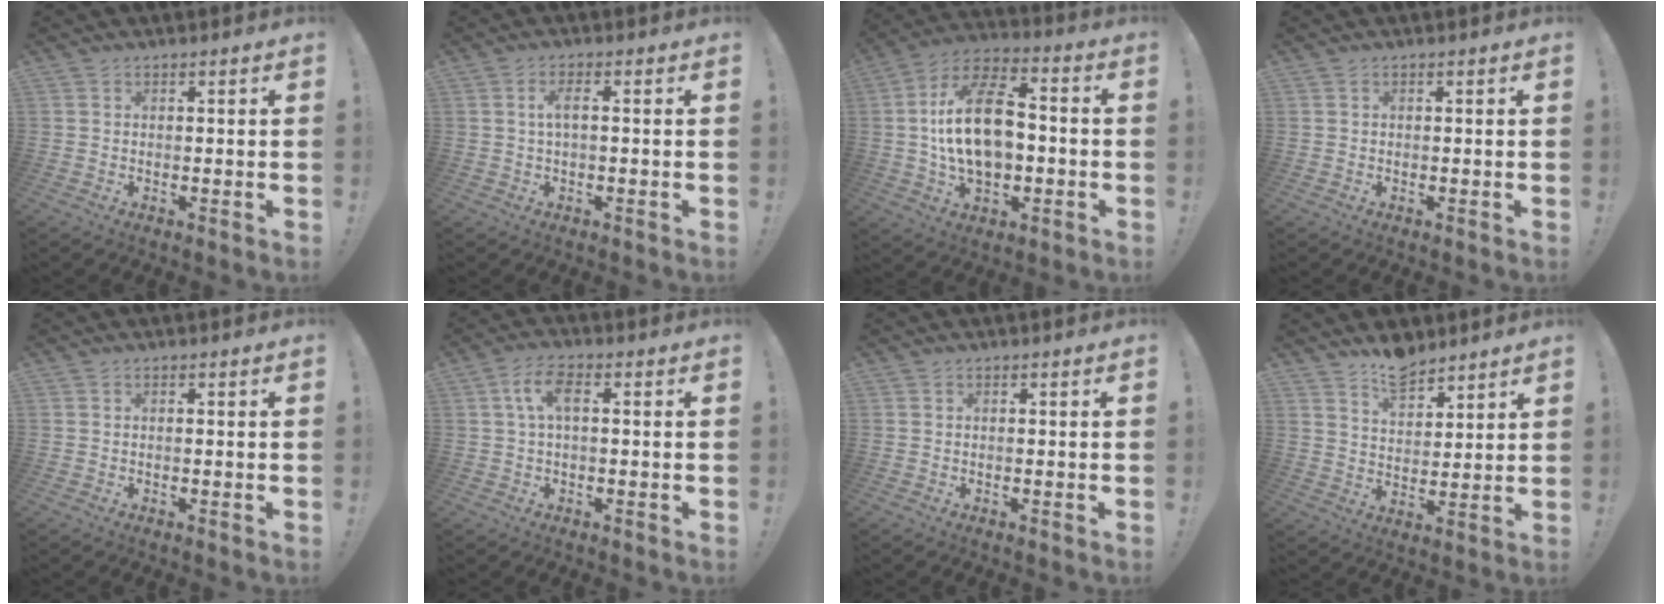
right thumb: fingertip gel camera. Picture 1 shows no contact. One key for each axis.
{"total": 3.3, "fx": 0.4, "fy": 0.6, "fz": 3.3, "tx": -0.063, "ty": 0.006, "tz": 0.005}
{"total": 19.5, "fx": -0.6, "fy": 11.9, "fz": 15.4, "tx": -0.259, "ty": 0.017, "tz": -0.010}
{"total": 0.0}
{"total": 0.0}
{"total": 6.5, "fx": 1.2, "fy": 2.5, "fz": 5.9, "tx": -0.125, "ty": 0.007, "tz": 0.018}
{"total": 0.0}
{"total": 8.7, "fx": 7.2, "fy": 4.0, "fz": 2.7, "tx": -0.037, "ty": -0.053, "tz": 0.135}